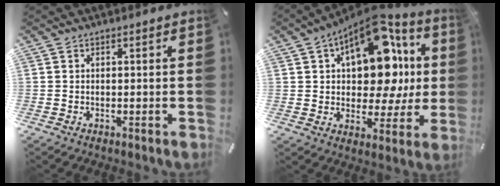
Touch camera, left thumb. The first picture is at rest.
{"total": 18.7, "force": [6.2, 11.1, 13.6], "torque": [-0.199, -0.044, 0.102]}